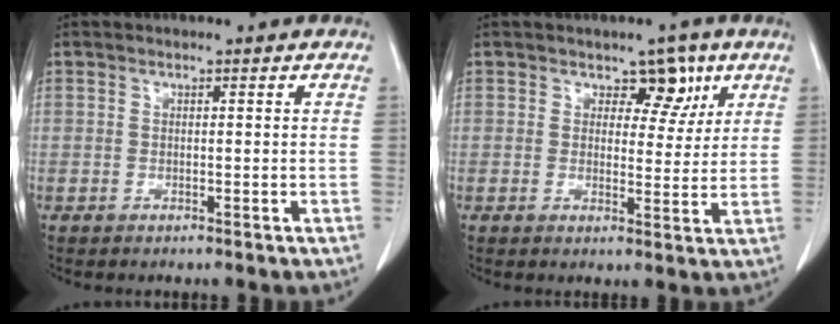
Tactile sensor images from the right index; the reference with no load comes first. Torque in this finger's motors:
{"motor_torque": [-0.11, 0.26, 0.11, 0.00]}